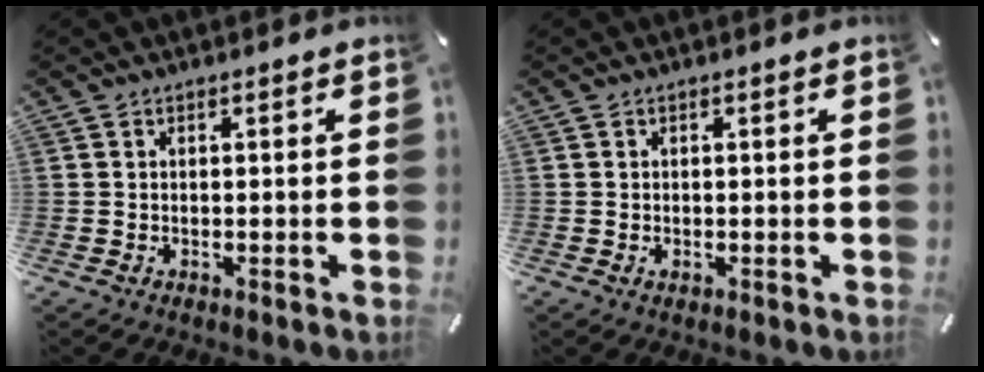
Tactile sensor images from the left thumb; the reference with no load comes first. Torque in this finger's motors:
{"motor_torque": [0.02, 0.03, 0.13, -0.09, -0.02]}